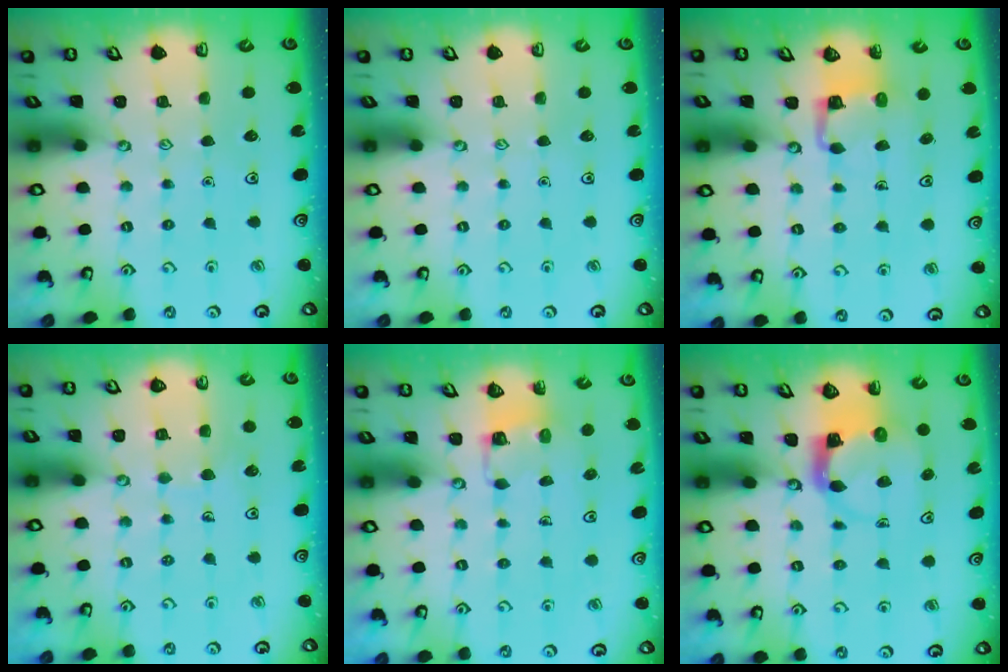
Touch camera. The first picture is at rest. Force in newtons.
{"total": 0.0}
{"total": 3.9, "press": 3.9, "slide": 0.1}
{"total": 4.3, "press": 4.3, "slide": 0.3}
{"total": 2.9, "press": 2.9, "slide": 0.2}
{"total": 3.9, "press": 3.9, "slide": 0.6}